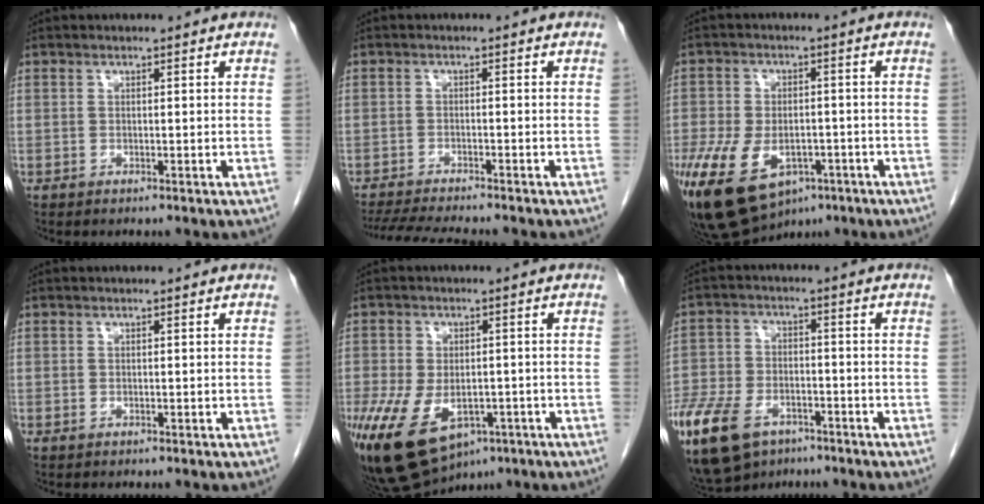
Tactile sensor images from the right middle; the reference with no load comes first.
{"total": 8.8, "force": [-8.0, 0.3, 3.8], "torque": [-0.059, -0.016, -0.126]}
{"total": 18.0, "force": [-9.1, 11.0, 11.1], "torque": [-0.260, -0.010, -0.137]}
{"total": 0.0}
{"total": 16.5, "force": [-8.0, 9.8, 10.6], "torque": [-0.234, -0.017, -0.113]}
{"total": 20.3, "force": [-11.9, 12.0, 11.3], "torque": [-0.331, -0.030, -0.205]}